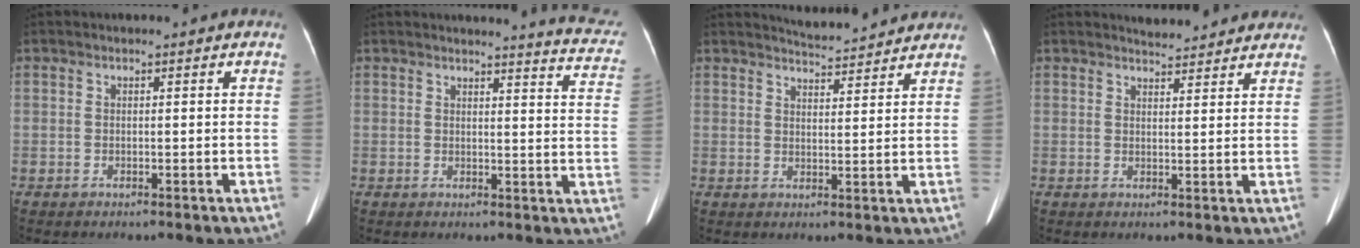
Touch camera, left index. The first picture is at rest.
{"total": 10.0, "force": [9.7, 0.3, 2.2], "torque": [-0.010, -0.071, 0.077]}
{"total": 7.4, "force": [7.2, 0.6, 1.4], "torque": [-0.029, 0.010, 0.094]}
{"total": 6.2, "force": [5.9, 1.3, 1.2], "torque": [-0.012, 0.009, 0.061]}